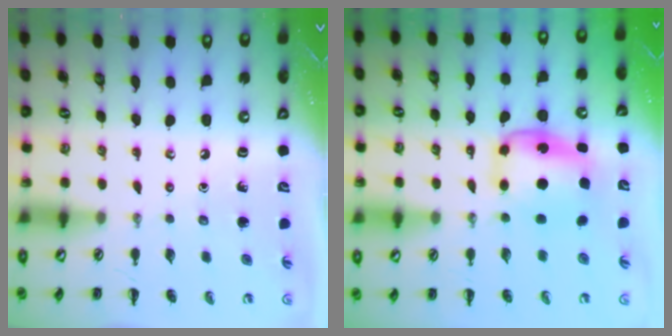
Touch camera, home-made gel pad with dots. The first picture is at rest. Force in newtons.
{"total": 5.5, "press": 5.5, "slide": 0.8}